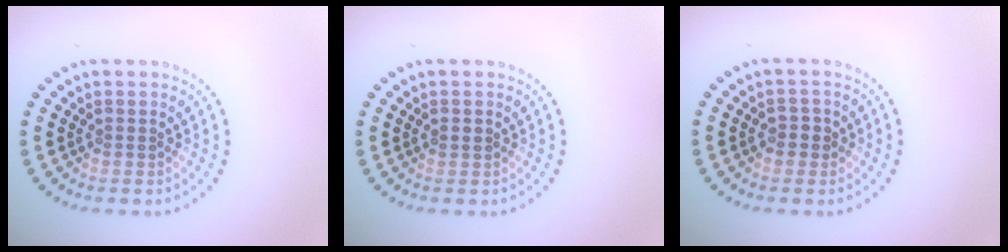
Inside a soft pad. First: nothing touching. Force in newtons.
{"total": 1.0, "press": 1.0, "slide": 0.2}
{"total": 1.2, "press": 1.2, "slide": 0.2}